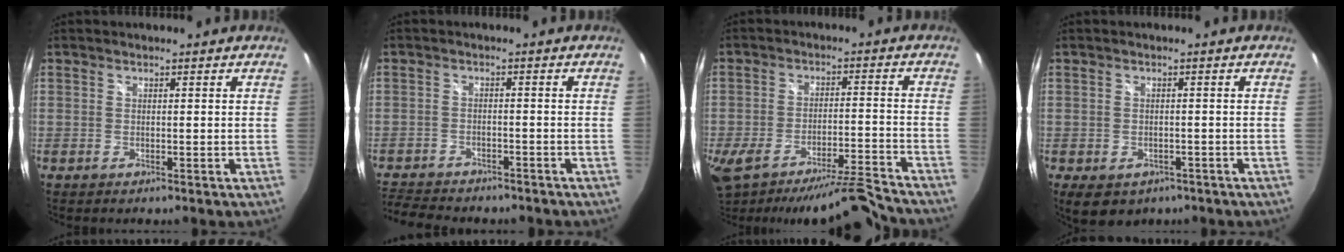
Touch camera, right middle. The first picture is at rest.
{"total": 10.5, "force": [-9.3, 3.3, 3.6], "torque": [-0.100, -0.011, -0.149]}
{"total": 14.1, "force": [-12.7, 0.7, 6.1], "torque": [-0.113, -0.024, -0.200]}
{"total": 7.0, "force": [-4.0, 4.6, 3.6], "torque": [-0.071, -0.020, -0.045]}